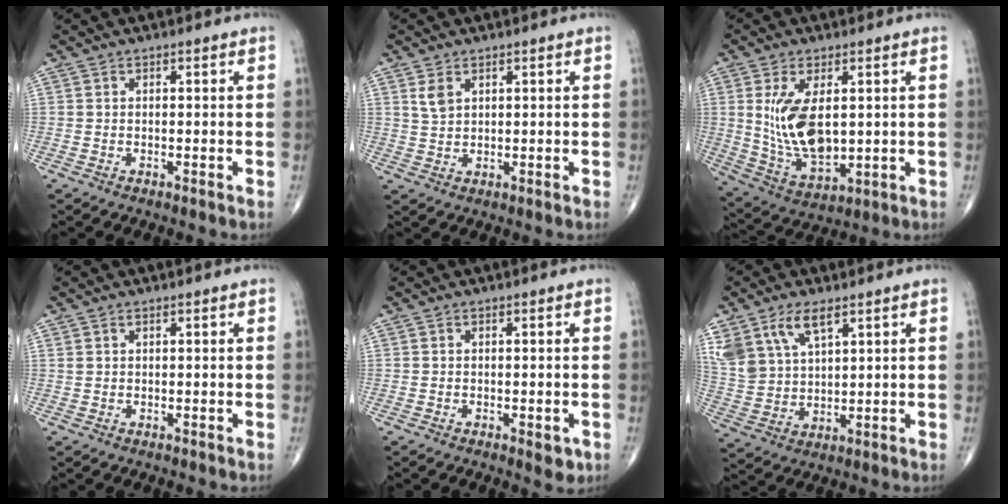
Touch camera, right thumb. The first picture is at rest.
{"total": 2.7, "force": [1.4, 1.6, 1.7], "torque": [-0.029, -0.004, 0.034]}
{"total": 12.8, "force": [2.0, 6.6, 10.8], "torque": [-0.195, -0.020, 0.055]}
{"total": 0.8, "force": [0.5, 0.4, 0.4], "torque": [-0.007, 0.004, 0.011]}
{"total": 2.8, "force": [-1.0, 1.3, 2.3], "torque": [-0.020, -0.003, -0.009]}
{"total": 12.0, "force": [6.7, 6.5, 7.6], "torque": [-0.153, -0.015, 0.143]}